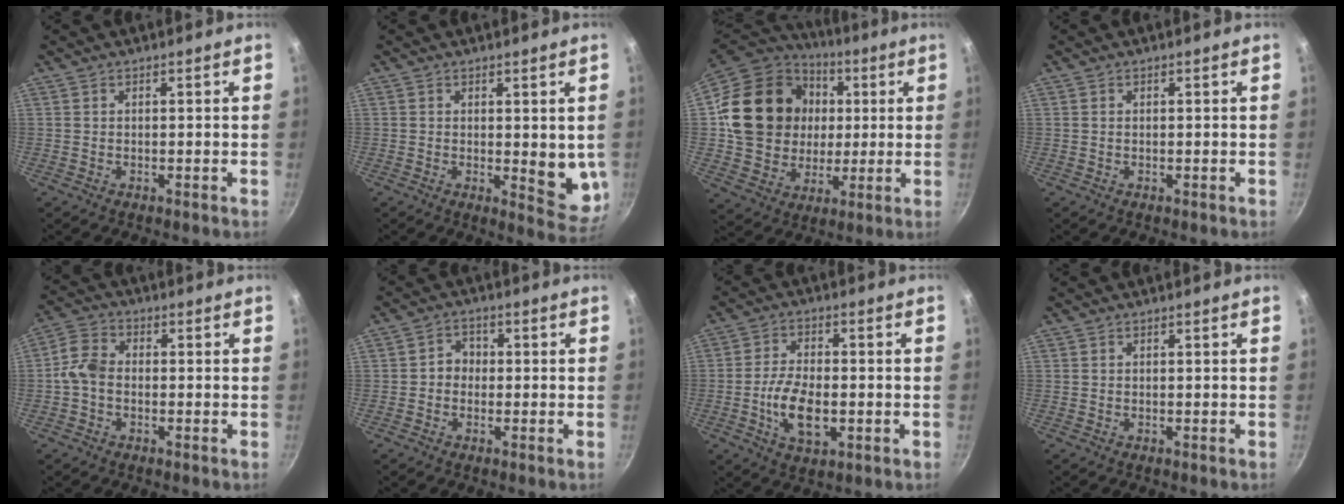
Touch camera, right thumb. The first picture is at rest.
{"total": 7.2, "force": [0.5, 2.9, 6.5], "torque": [-0.068, -0.025, 0.010]}
{"total": 22.3, "force": [3.5, 18.9, 11.2], "torque": [-0.184, 0.018, 0.069]}
{"total": 0.0}
{"total": 5.7, "force": [-1.1, 4.1, 3.8], "torque": [-0.073, 0.024, -0.035]}
{"total": 3.2, "force": [-0.6, 2.8, 1.4], "torque": [0.001, 0.011, -0.016]}
{"total": 9.7, "force": [-2.1, 5.0, 8.0], "torque": [-0.144, 0.009, -0.039]}
{"total": 0.0}